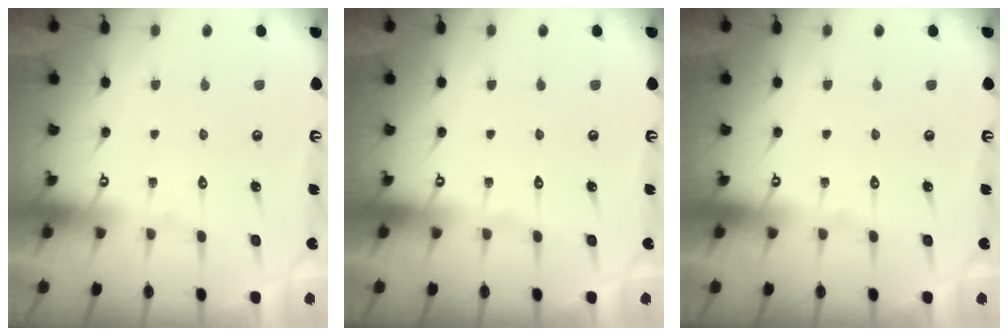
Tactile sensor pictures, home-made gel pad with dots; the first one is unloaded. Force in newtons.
{"total": 0.0}
{"total": 0.0}